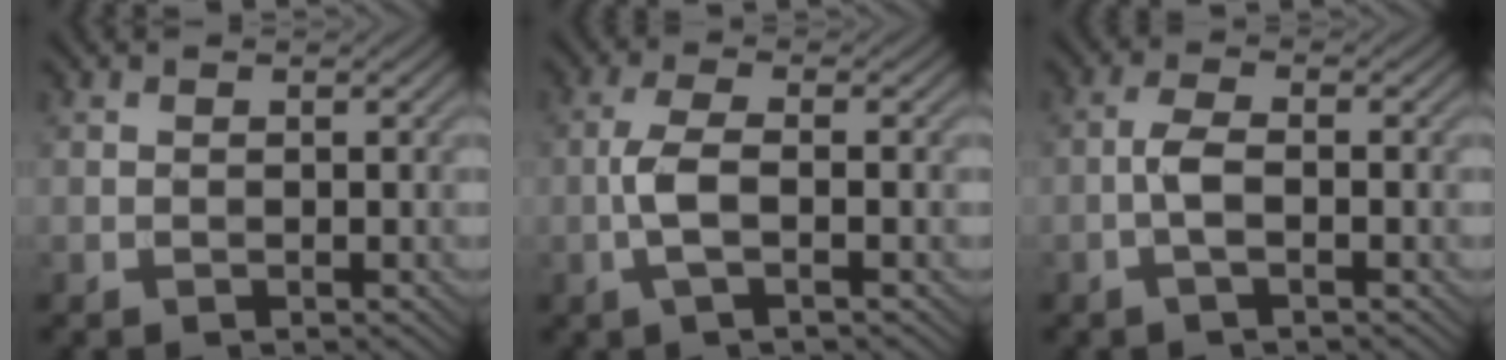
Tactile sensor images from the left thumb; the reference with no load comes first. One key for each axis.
{"total": 4.2, "fx": -1.0, "fy": 1.0, "fz": 3.9, "tx": -0.088, "ty": 0.007, "tz": -0.029}
{"total": 2.9, "fx": -0.9, "fy": 0.7, "fz": 2.6, "tx": -0.061, "ty": 0.005, "tz": -0.027}